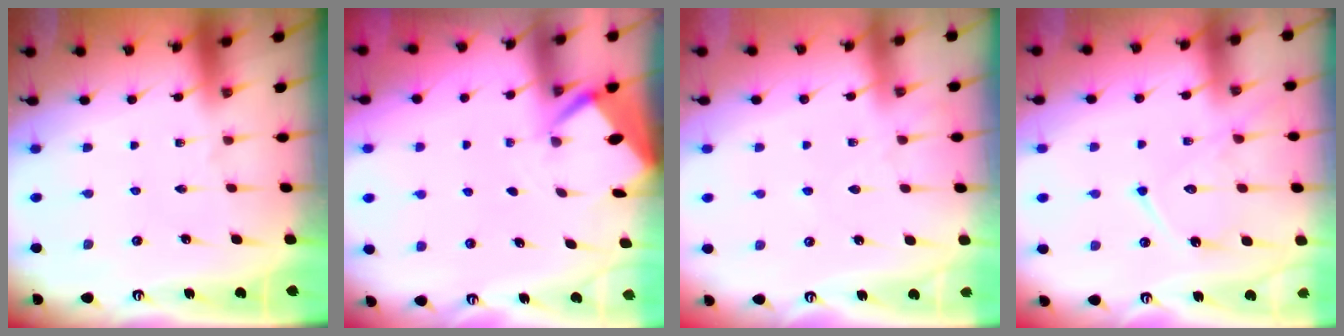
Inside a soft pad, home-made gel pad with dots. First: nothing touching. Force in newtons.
{"total": 2.8, "press": 2.7, "slide": 0.3}
{"total": 4.4, "press": 4.4, "slide": 0.7}
{"total": 13.6, "press": 13.6, "slide": 1.3}